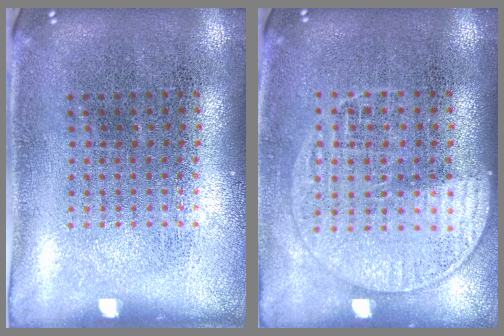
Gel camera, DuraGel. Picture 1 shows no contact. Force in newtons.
{"total": 1.3, "press": 1.2, "slide": 0.5}